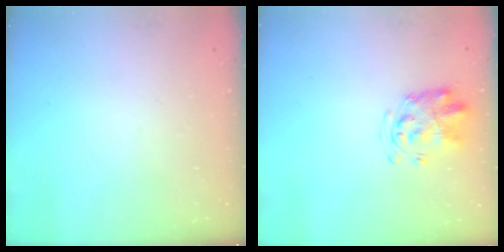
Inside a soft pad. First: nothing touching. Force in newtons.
{"total": 3.4, "press": 3.4, "slide": 0.8}